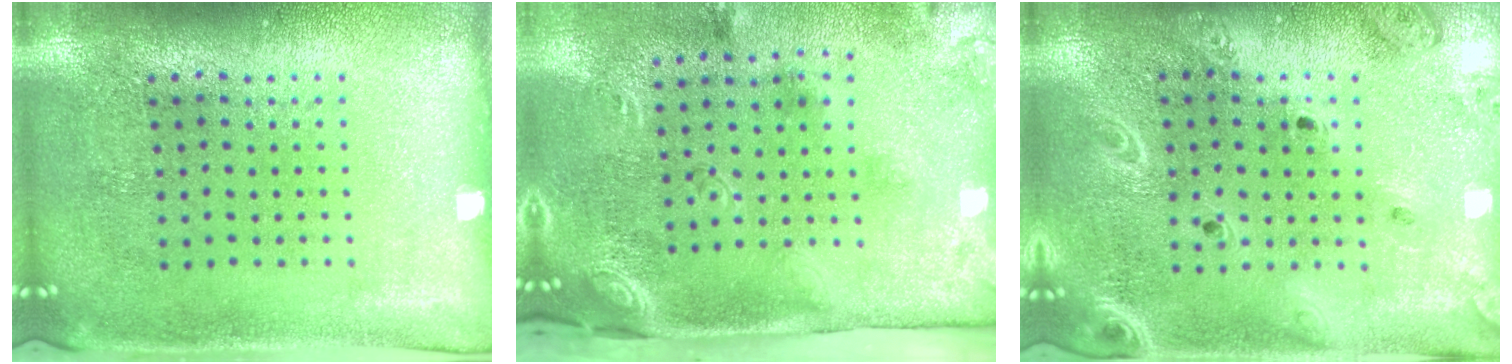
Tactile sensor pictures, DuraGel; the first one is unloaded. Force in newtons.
{"total": 3.0, "press": 1.8, "slide": 2.3}
{"total": 2.0, "press": 1.8, "slide": 0.9}